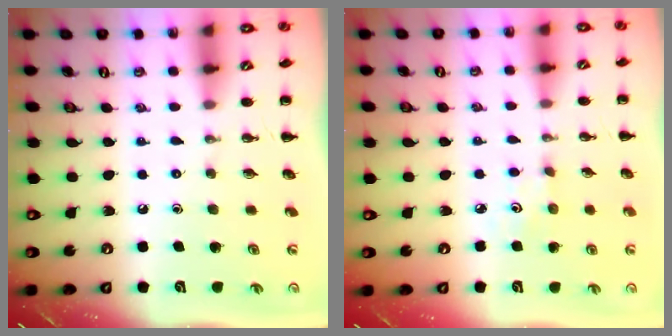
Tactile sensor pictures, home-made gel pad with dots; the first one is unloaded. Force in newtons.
{"total": 2.8, "press": 2.7, "slide": 0.8}